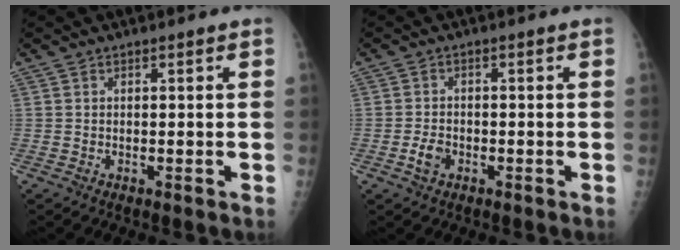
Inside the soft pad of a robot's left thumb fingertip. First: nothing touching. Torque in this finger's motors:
{"motor_torque": [-0.32, 0.16, 0.07, 0.07, 0.01]}